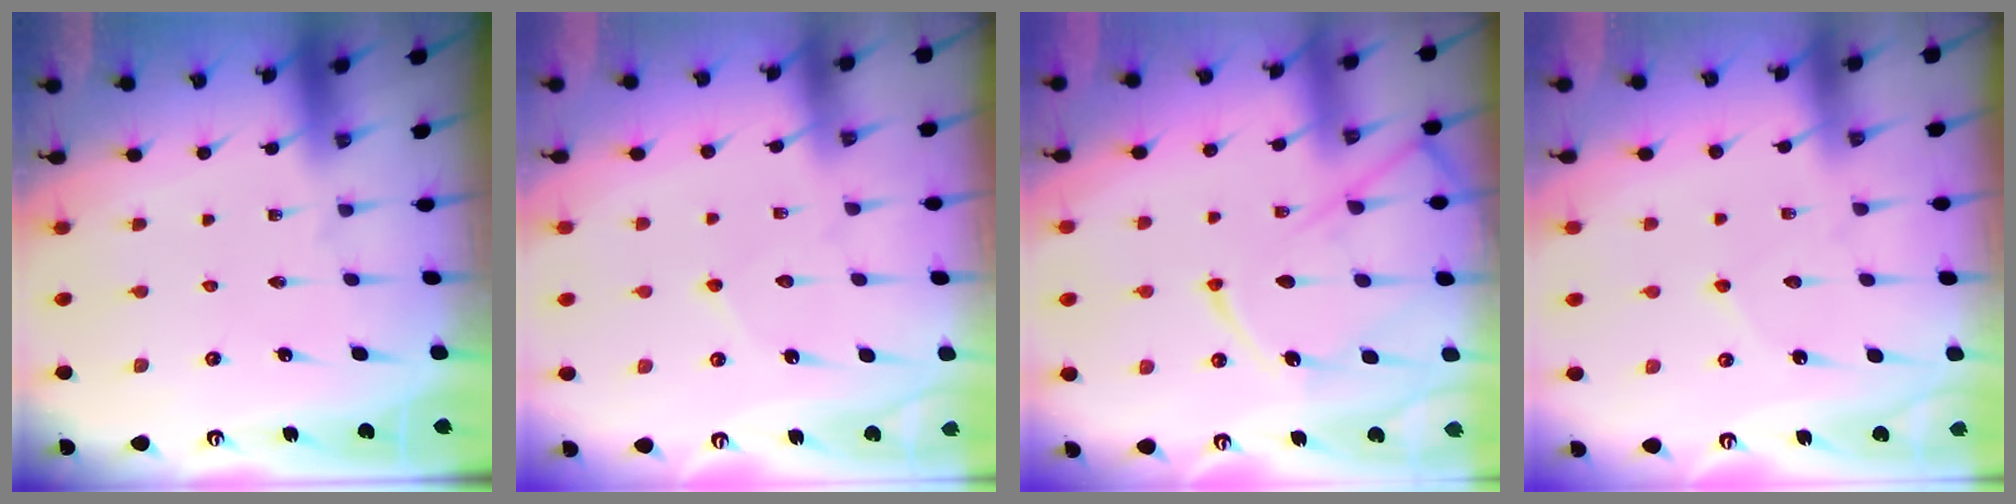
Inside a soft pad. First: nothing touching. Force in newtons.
{"total": 3.8, "press": 3.7, "slide": 0.3}
{"total": 13.6, "press": 13.6, "slide": 1.3}
{"total": 3.9, "press": 3.9, "slide": 0.2}